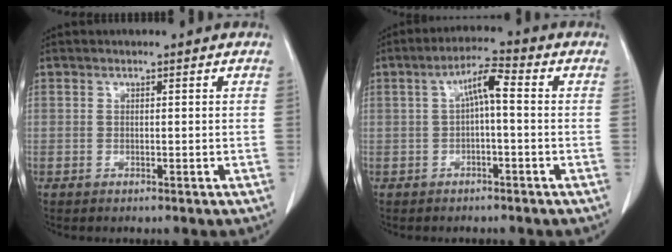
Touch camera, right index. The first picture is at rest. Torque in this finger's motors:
{"motor_torque": [0.57, -0.20, 0.25, 0.07]}